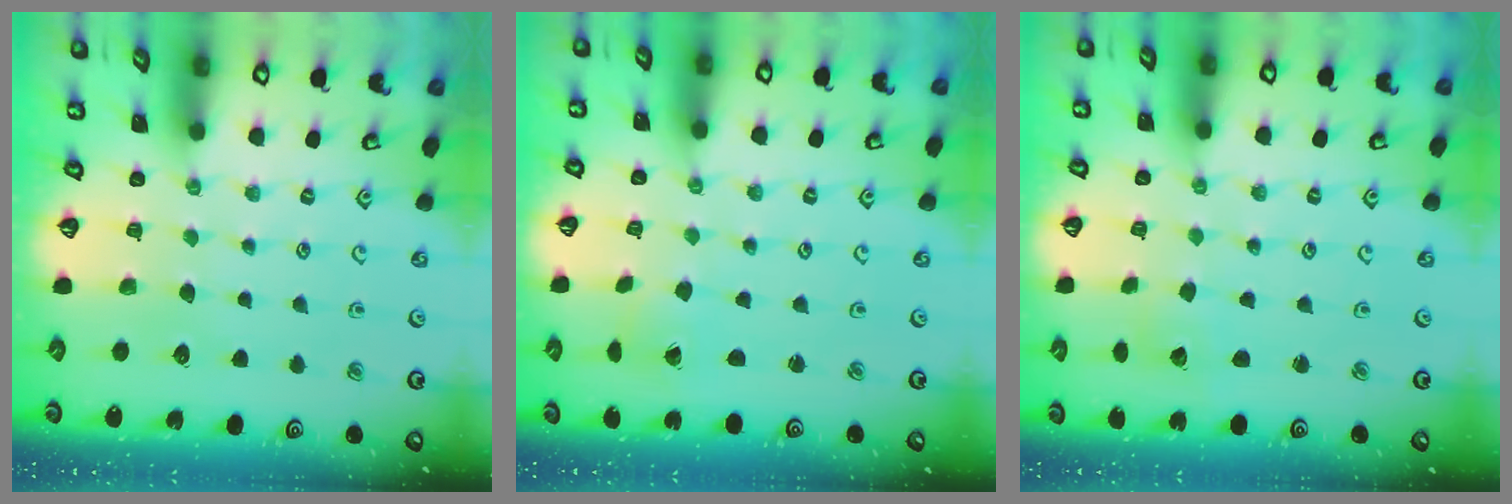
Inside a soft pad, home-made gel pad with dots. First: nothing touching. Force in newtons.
{"total": 0.9, "press": 0.9, "slide": 0.0}
{"total": 3.0, "press": 3.0, "slide": 0.3}